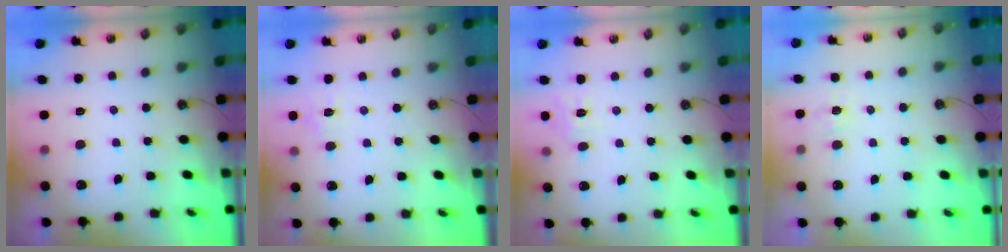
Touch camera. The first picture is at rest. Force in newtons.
{"total": 5.7, "press": 5.6, "slide": 0.7}
{"total": 7.0, "press": 7.0, "slide": 0.4}
{"total": 5.0, "press": 4.9, "slide": 0.8}